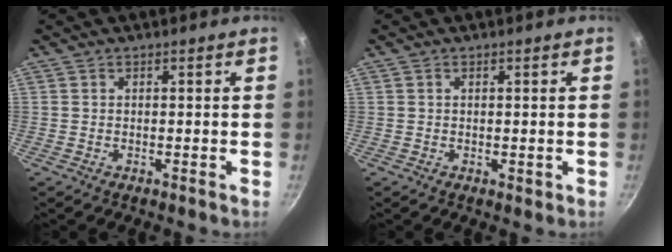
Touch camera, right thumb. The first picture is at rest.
{"total": 1.2, "force": [0.3, 0.8, 0.8], "torque": [-0.007, 0.001, 0.004]}